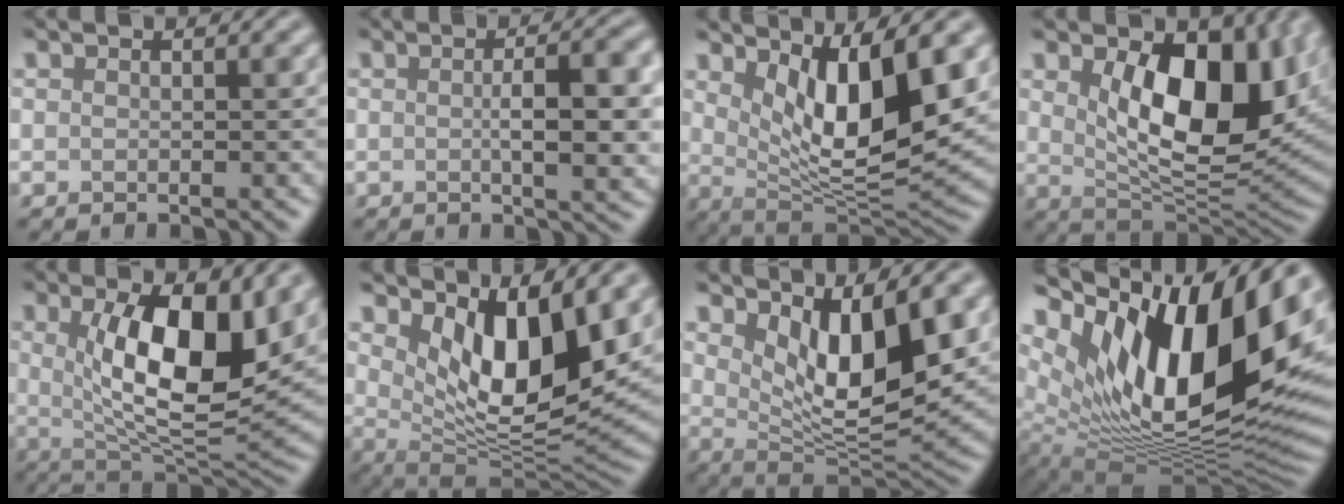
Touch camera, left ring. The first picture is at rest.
{"total": 6.1, "force": [-0.1, 1.7, 5.9], "torque": [-0.082, -0.001, 0.003]}
{"total": 9.2, "force": [2.8, 3.0, 8.2], "torque": [-0.135, -0.025, 0.054]}
{"total": 10.9, "force": [2.6, 5.6, 9.0], "torque": [-0.138, -0.017, 0.052]}
{"total": 10.2, "force": [2.1, 3.5, 9.3], "torque": [-0.148, -0.014, 0.040]}
{"total": 9.5, "force": [3.1, 3.9, 8.1], "torque": [-0.136, -0.027, 0.057]}
{"total": 8.3, "force": [2.6, 3.2, 7.2], "torque": [-0.120, -0.023, 0.050]}
{"total": 17.6, "force": [6.3, 8.0, 14.4], "torque": [-0.237, 0.000, 0.106]}